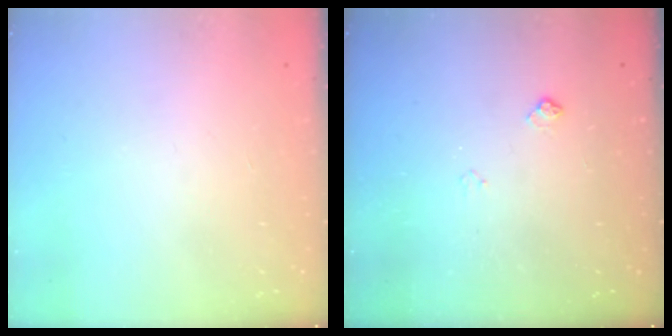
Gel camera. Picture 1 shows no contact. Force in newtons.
{"total": 4.3, "press": 4.2, "slide": 0.8}